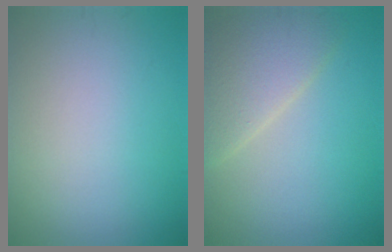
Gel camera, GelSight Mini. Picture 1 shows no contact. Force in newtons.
{"total": 4.3, "press": 4.3, "slide": 0.3}